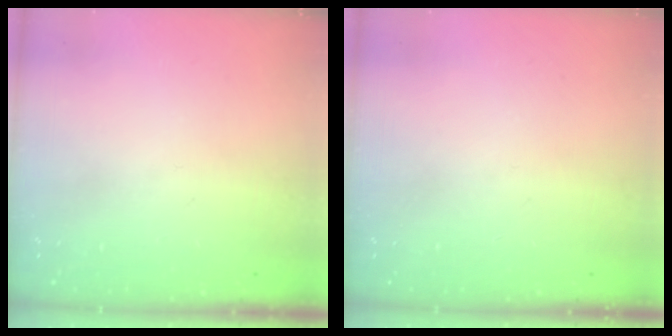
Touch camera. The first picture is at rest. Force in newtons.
{"total": 0.0}